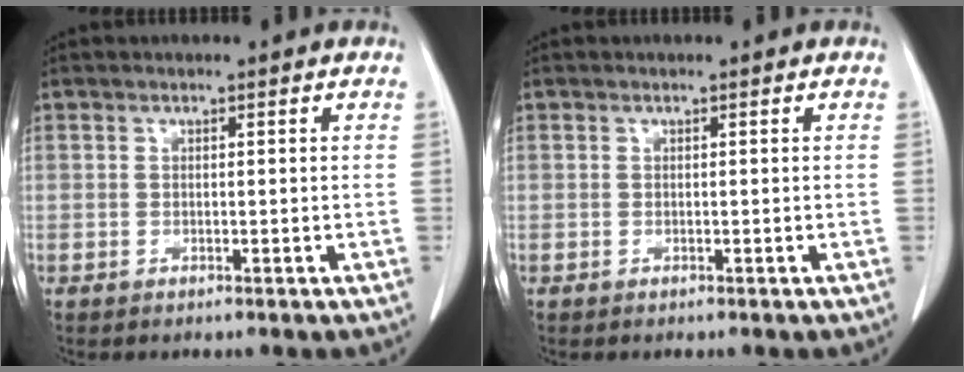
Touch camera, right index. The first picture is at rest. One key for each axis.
{"total": 0.0}